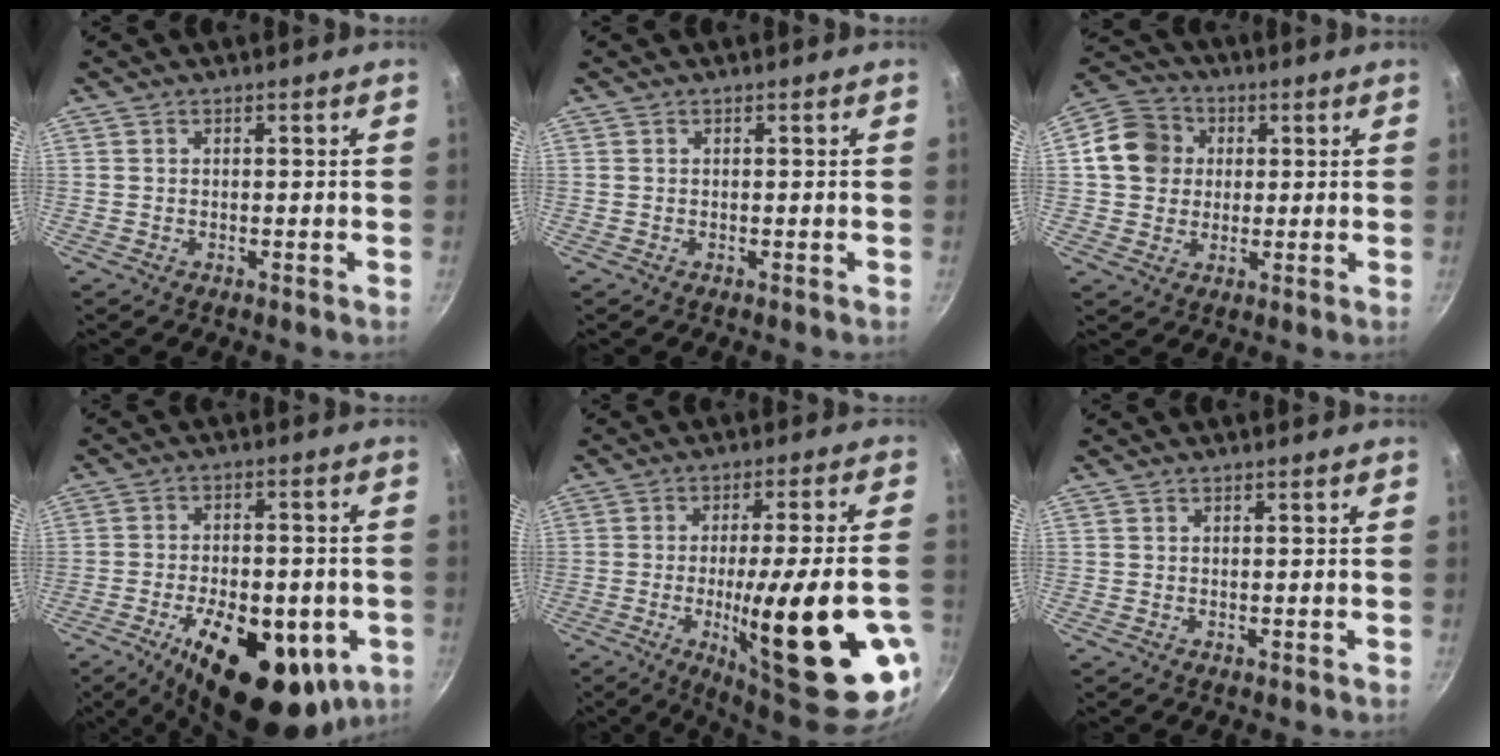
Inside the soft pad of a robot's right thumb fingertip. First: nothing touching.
{"total": 0.0}
{"total": 10.4, "force": [1.6, 9.3, 4.5], "torque": [-0.049, 0.015, 0.015]}
{"total": 22.4, "force": [-8.3, 11.1, 17.6], "torque": [-0.249, 0.007, -0.111]}
{"total": 26.7, "force": [-7.5, 5.5, 25.0], "torque": [-0.334, 0.003, -0.096]}
{"total": 0.0}